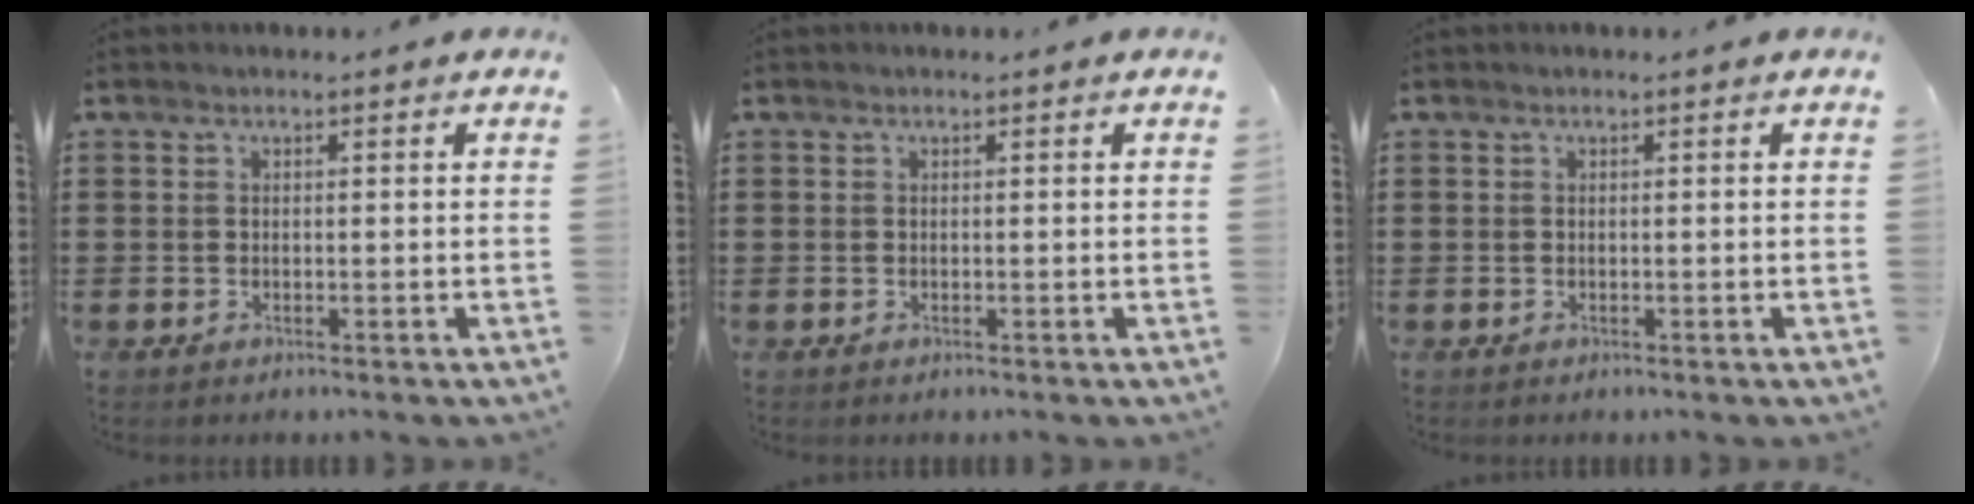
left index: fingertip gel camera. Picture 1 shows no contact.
{"total": 0.0}
{"total": 0.0}